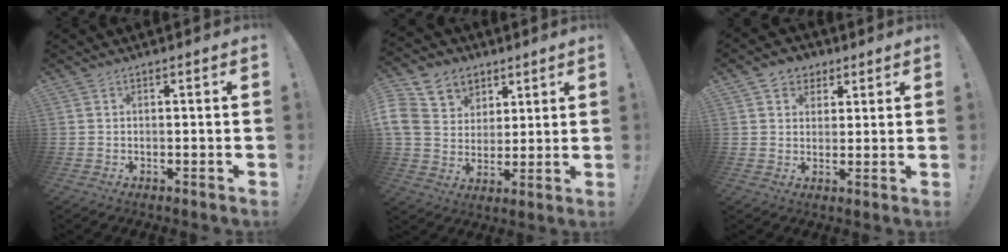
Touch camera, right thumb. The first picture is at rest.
{"total": 13.2, "force": [5.3, 11.0, 5.0], "torque": [-0.089, -0.028, 0.111]}
{"total": 6.0, "force": [2.9, 5.0, 1.3], "torque": [-0.010, -0.013, 0.056]}